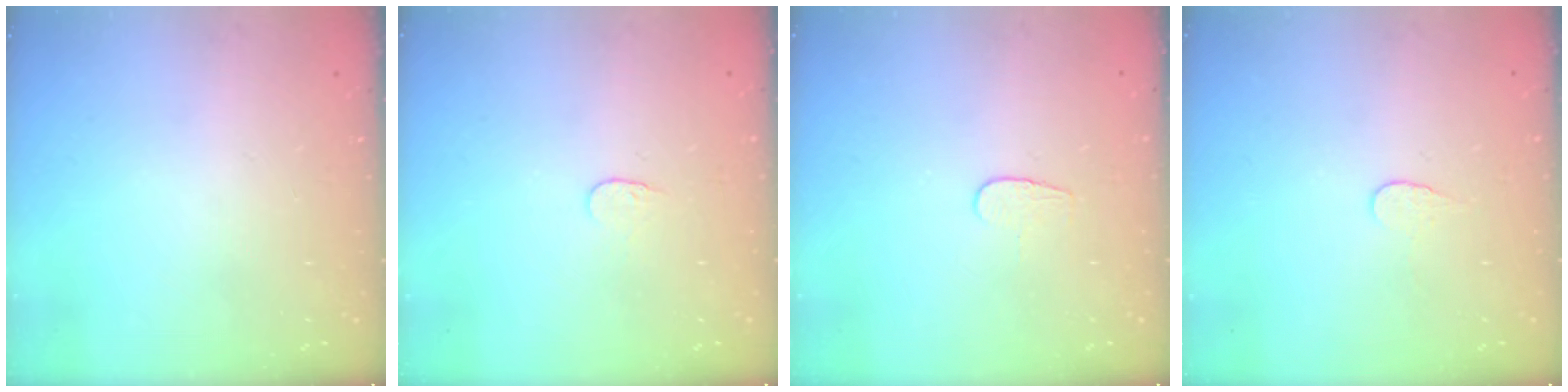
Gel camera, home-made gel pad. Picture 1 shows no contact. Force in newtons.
{"total": 3.8, "press": 3.7, "slide": 0.4}
{"total": 3.7, "press": 3.7, "slide": 0.3}
{"total": 3.9, "press": 3.9, "slide": 0.4}